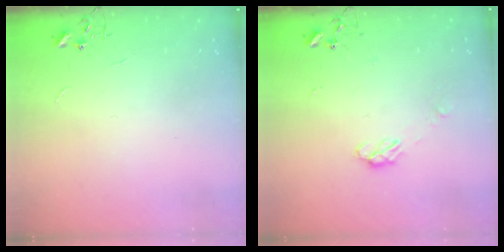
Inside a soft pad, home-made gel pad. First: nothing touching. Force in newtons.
{"total": 5.1, "press": 5.1, "slide": 0.5}